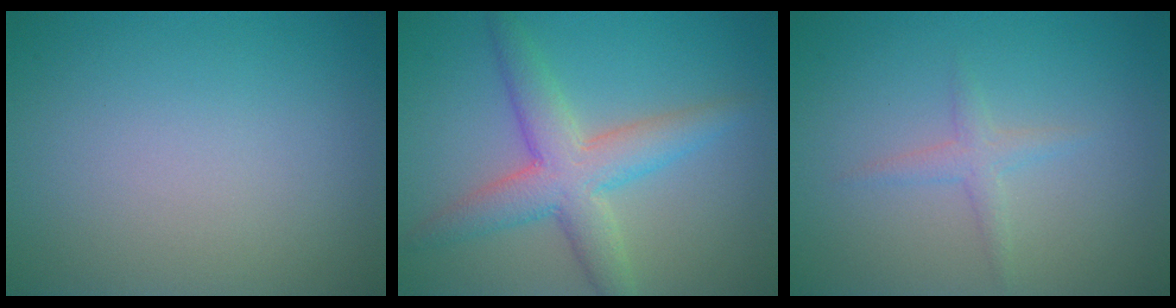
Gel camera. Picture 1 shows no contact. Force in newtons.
{"total": 5.4, "press": 5.4, "slide": 0.2}
{"total": 1.4, "press": 1.4, "slide": 0.0}